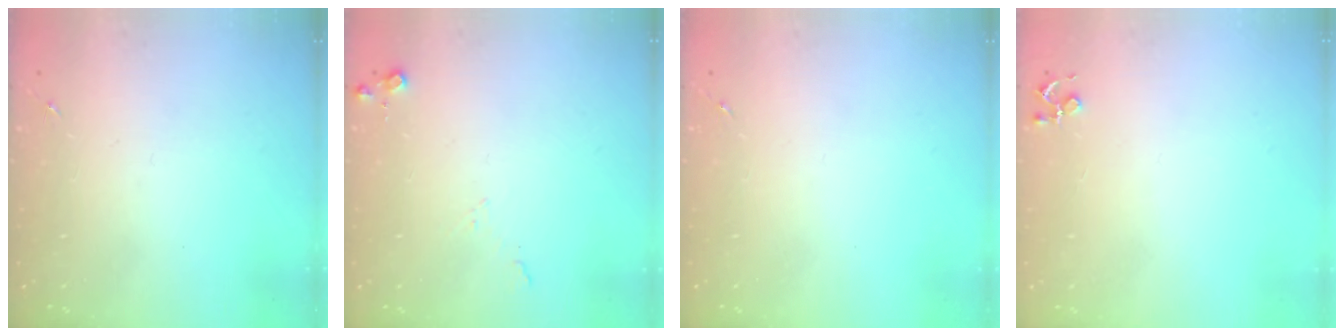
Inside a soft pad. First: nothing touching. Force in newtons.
{"total": 6.2, "press": 6.2, "slide": 0.5}
{"total": 0.0}
{"total": 3.9, "press": 3.9, "slide": 0.5}